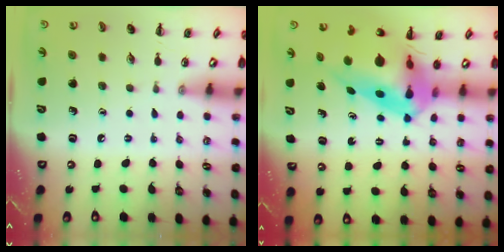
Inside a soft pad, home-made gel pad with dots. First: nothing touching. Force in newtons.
{"total": 11.2, "press": 10.7, "slide": 3.1}